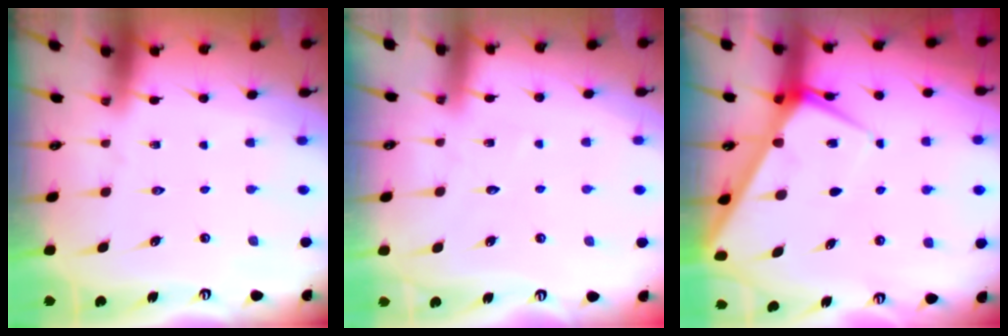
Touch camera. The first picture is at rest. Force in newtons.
{"total": 2.6, "press": 2.6, "slide": 0.3}
{"total": 6.1, "press": 6.1, "slide": 0.6}